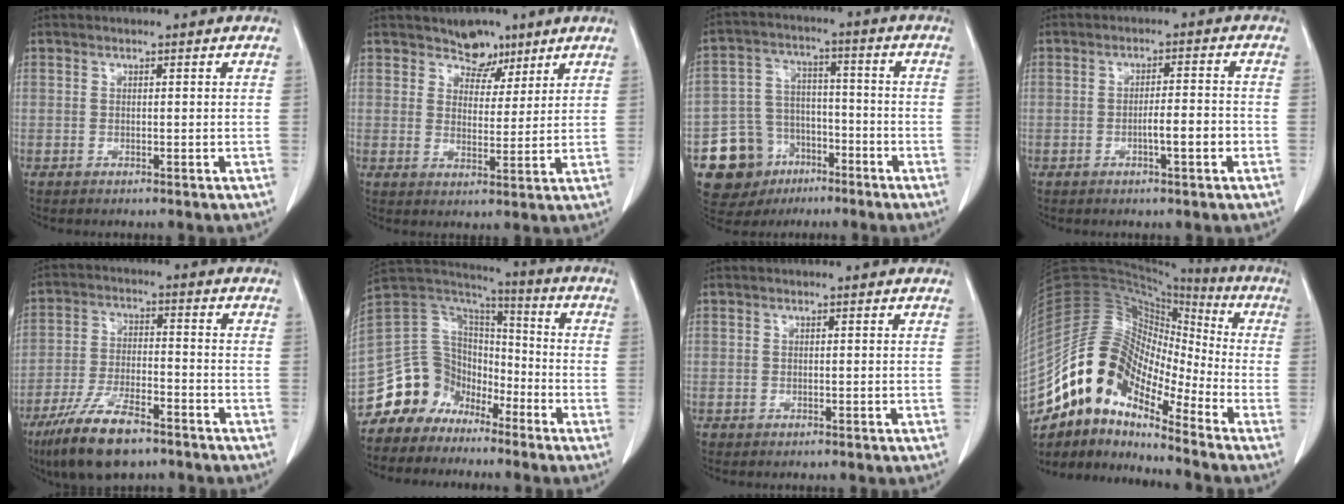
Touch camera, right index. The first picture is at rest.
{"total": 5.8, "force": [4.2, 3.8, 1.4], "torque": [-0.013, 0.001, 0.072]}
{"total": 13.0, "force": [-6.9, 10.4, 3.4], "torque": [-0.075, 0.049, -0.101]}
{"total": 4.5, "force": [-1.6, 0.7, 4.1], "torque": [-0.068, 0.006, -0.022]}
{"total": 12.5, "force": [-8.5, 3.7, 8.4], "torque": [-0.167, -0.016, -0.152]}
{"total": 13.1, "force": [-9.7, 8.6, 2.0], "torque": [-0.042, 0.072, -0.180]}
{"total": 0.6, "force": [-0.1, 0.6, 0.0], "torque": [0.003, 0.005, -0.003]}
{"total": 17.7, "force": [-11.8, 7.0, 11.1], "torque": [-0.203, 0.062, -0.216]}